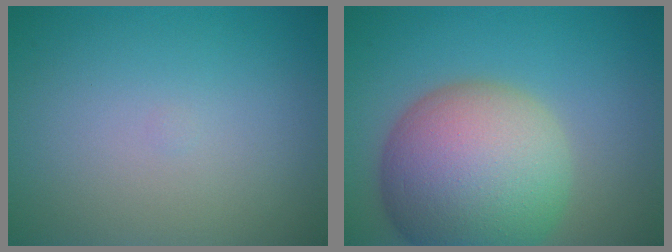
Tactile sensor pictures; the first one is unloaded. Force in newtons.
{"total": 12.8, "press": 12.7, "slide": 0.7}